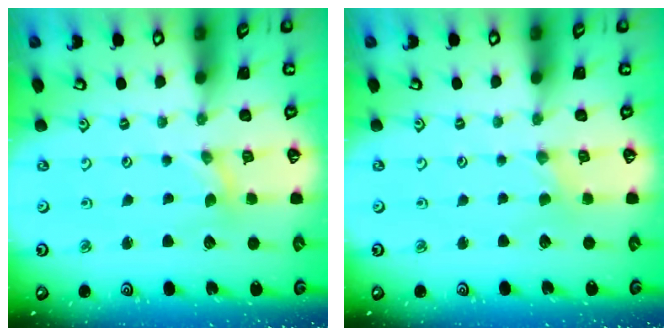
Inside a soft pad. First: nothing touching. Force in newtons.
{"total": 0.0}